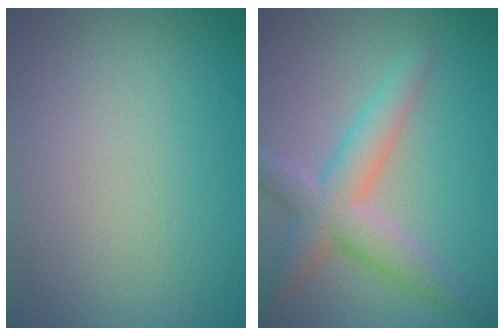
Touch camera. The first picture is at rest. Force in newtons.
{"total": 4.8, "press": 4.8, "slide": 0.2}